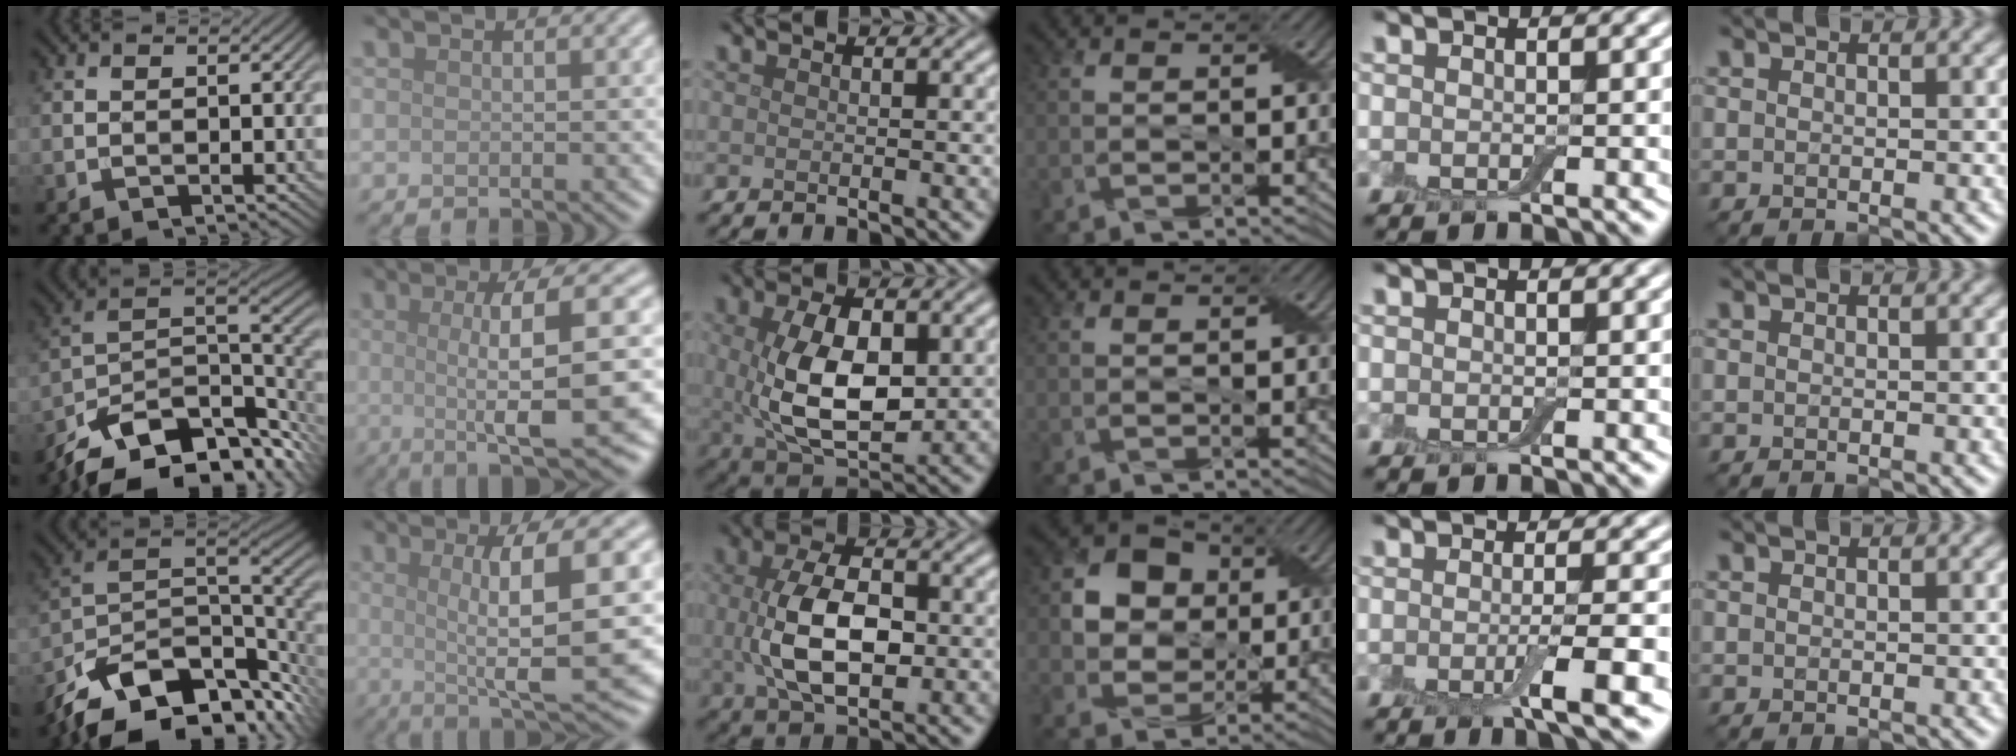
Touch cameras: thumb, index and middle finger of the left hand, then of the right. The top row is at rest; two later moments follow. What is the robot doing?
{"motion": "wrap", "object": "adhesive wrap"}